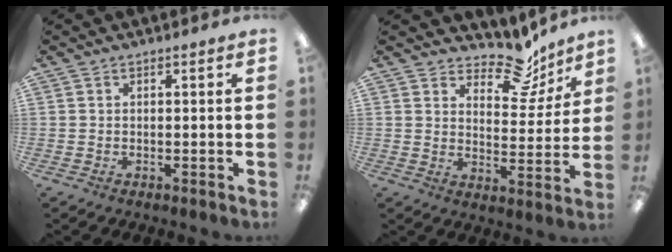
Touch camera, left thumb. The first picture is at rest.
{"total": 12.0, "force": [9.0, 5.8, 5.4], "torque": [-0.069, -0.066, 0.156]}